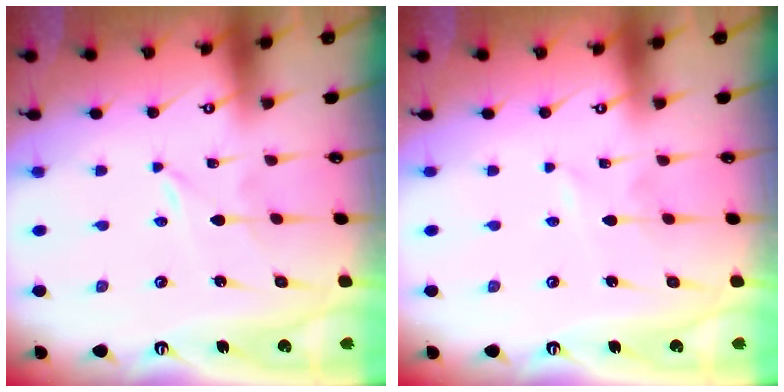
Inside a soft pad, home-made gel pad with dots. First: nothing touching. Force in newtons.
{"total": 1.7, "press": 1.7, "slide": 0.3}